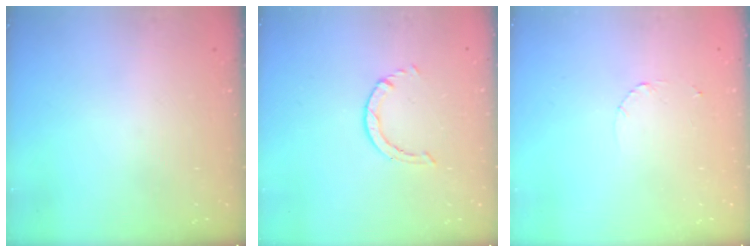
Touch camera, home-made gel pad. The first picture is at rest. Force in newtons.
{"total": 0.8, "press": 0.7, "slide": 0.1}
{"total": 1.6, "press": 1.6, "slide": 0.2}